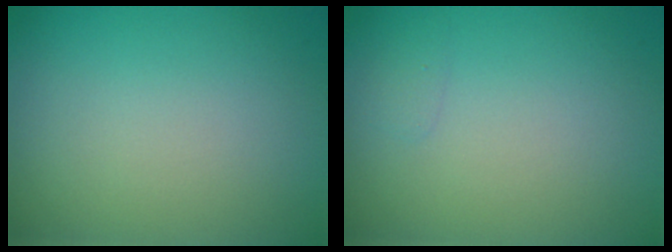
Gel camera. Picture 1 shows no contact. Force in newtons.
{"total": 0.6, "press": 0.6, "slide": 0.1}